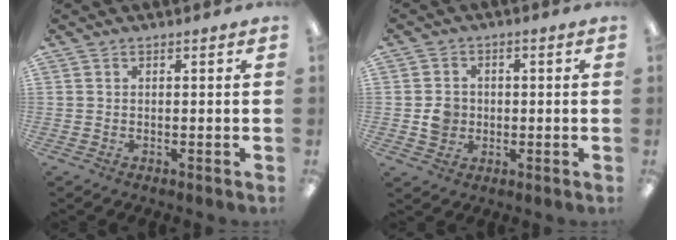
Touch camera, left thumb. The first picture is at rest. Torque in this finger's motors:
{"motor_torque": [-0.03, 0.04, -0.04, 0.04, 0.00]}